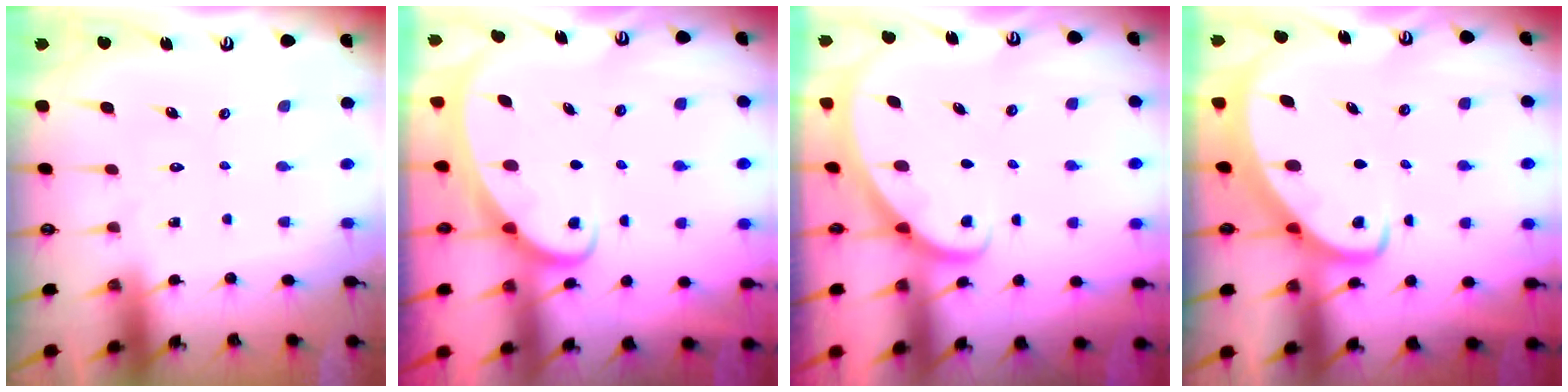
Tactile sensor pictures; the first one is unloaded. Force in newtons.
{"total": 2.1, "press": 2.1, "slide": 0.0}
{"total": 2.1, "press": 2.1, "slide": 0.1}
{"total": 2.9, "press": 2.9, "slide": 0.3}